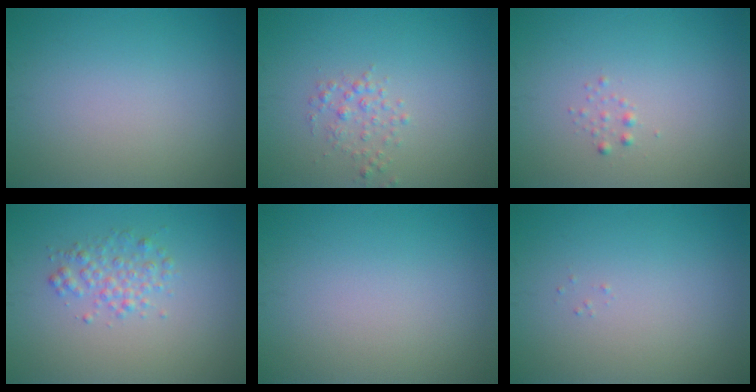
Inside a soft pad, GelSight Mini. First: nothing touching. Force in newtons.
{"total": 1.5, "press": 1.5, "slide": 0.0}
{"total": 0.6, "press": 0.6, "slide": 0.1}
{"total": 2.0, "press": 2.0, "slide": 0.0}
{"total": 0.0}
{"total": 0.0}